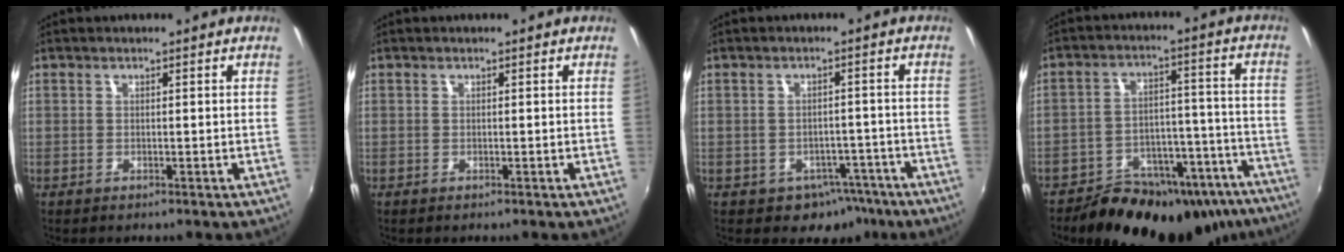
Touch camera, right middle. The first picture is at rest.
{"total": 0.0}
{"total": 6.4, "force": [-4.0, 4.8, 1.6], "torque": [-0.035, 0.014, -0.037]}
{"total": 25.2, "force": [-19.3, 12.0, 10.9], "torque": [-0.174, 0.033, -0.234]}